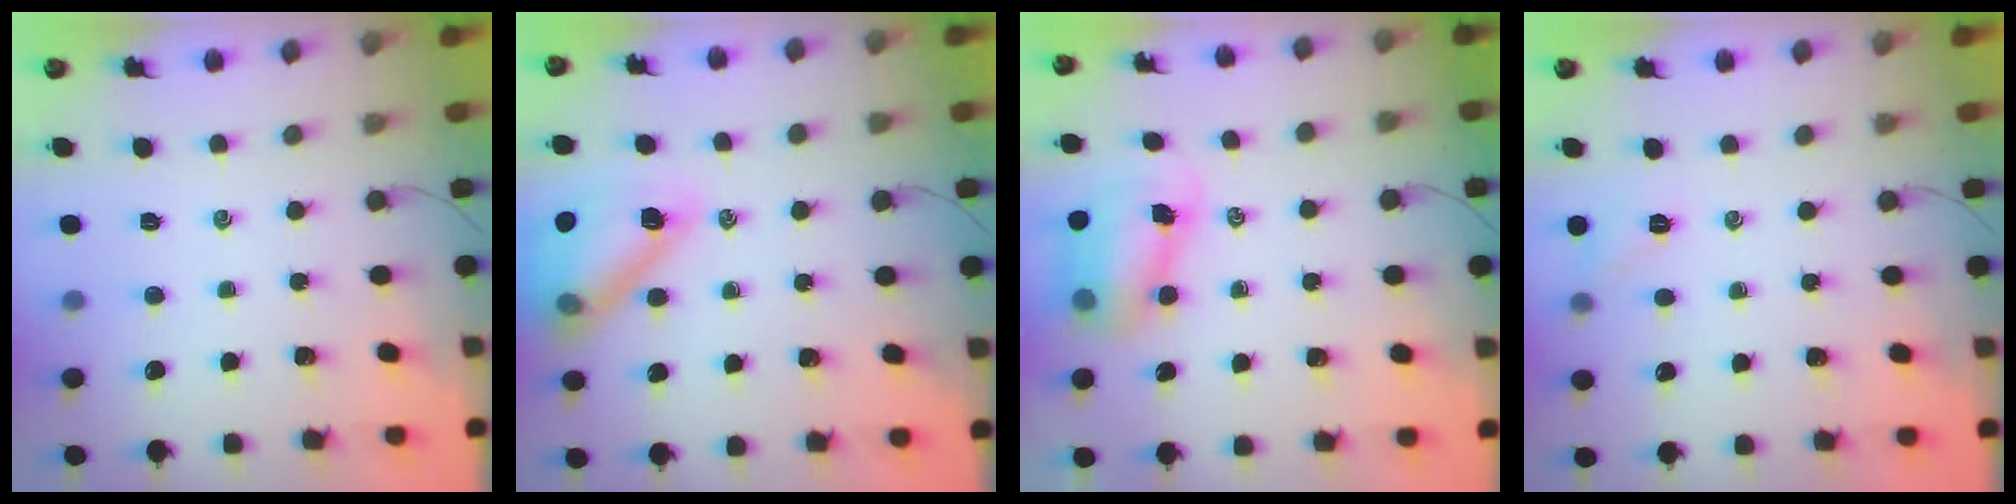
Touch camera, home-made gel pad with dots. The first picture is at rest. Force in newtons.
{"total": 16.7, "press": 16.7, "slide": 1.6}
{"total": 8.0, "press": 7.8, "slide": 1.5}
{"total": 5.6, "press": 5.5, "slide": 1.2}